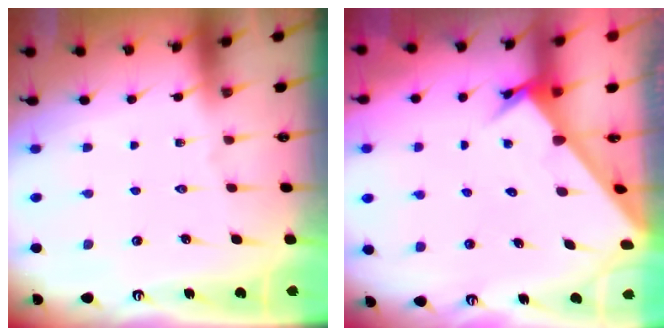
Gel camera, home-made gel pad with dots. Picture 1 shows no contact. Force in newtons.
{"total": 3.8, "press": 3.8, "slide": 0.3}